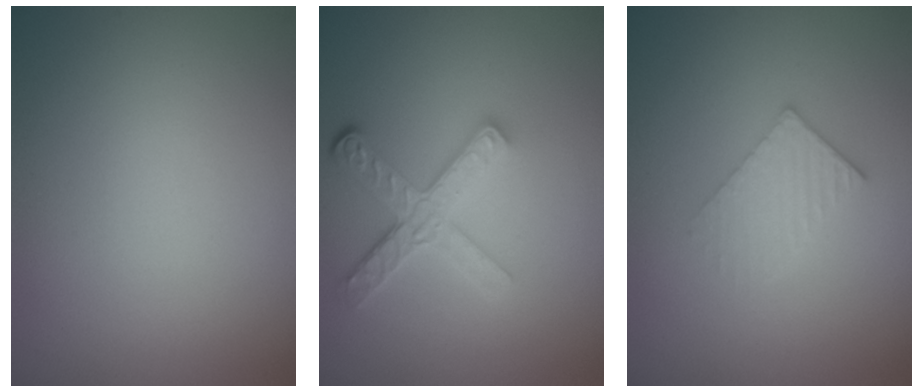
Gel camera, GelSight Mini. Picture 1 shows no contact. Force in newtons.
{"total": 4.7, "press": 3.5, "slide": 3.2}
{"total": 2.3, "press": 2.2, "slide": 0.3}